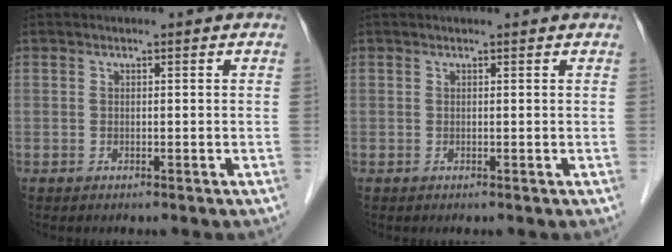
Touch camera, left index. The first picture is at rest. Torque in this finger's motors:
{"motor_torque": [0.15, -0.11, 0.02, 0.01]}